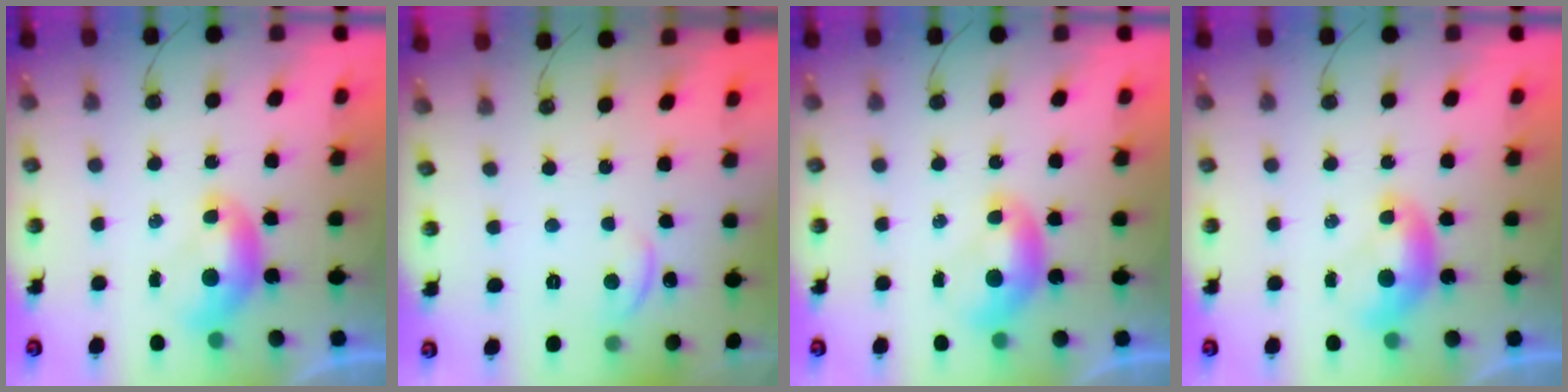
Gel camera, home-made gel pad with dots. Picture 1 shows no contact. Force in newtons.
{"total": 1.3, "press": 1.1, "slide": 0.5}
{"total": 0.0}
{"total": 0.0}